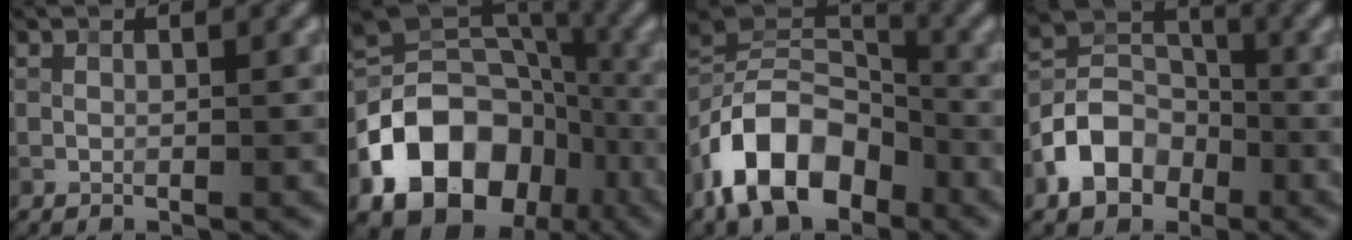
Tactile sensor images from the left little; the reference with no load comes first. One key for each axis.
{"total": 12.9, "fx": -5.5, "fy": 9.4, "fz": 6.8, "tx": -0.119, "ty": 0.003, "tz": -0.103}
{"total": 11.2, "fx": -6.1, "fy": 6.3, "fz": 6.9, "tx": -0.123, "ty": 0.014, "tz": -0.127}
{"total": 5.8, "fx": -3.1, "fy": 4.2, "fz": 2.6, "tx": -0.041, "ty": 0.003, "tz": -0.069}